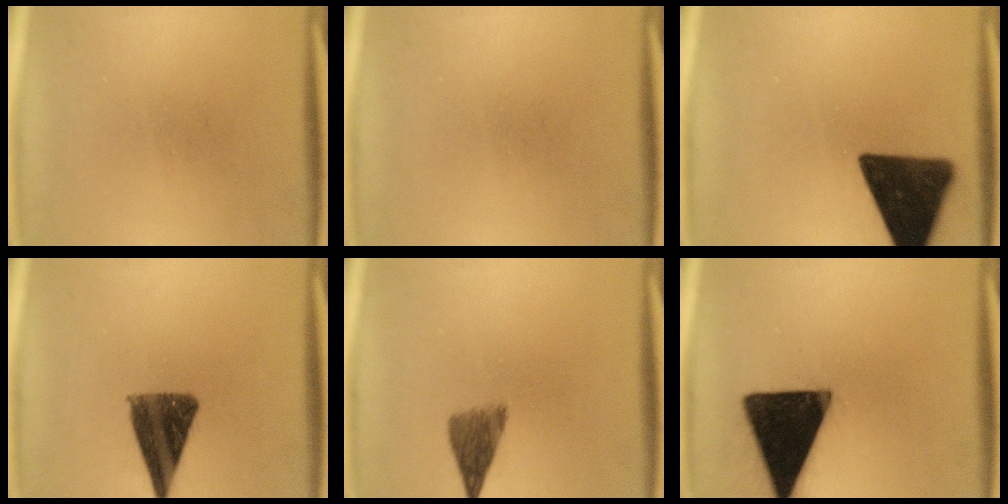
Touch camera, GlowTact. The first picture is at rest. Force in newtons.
{"total": 0.0}
{"total": 15.9}
{"total": 10.8}
{"total": 4.5}
{"total": 19.7}